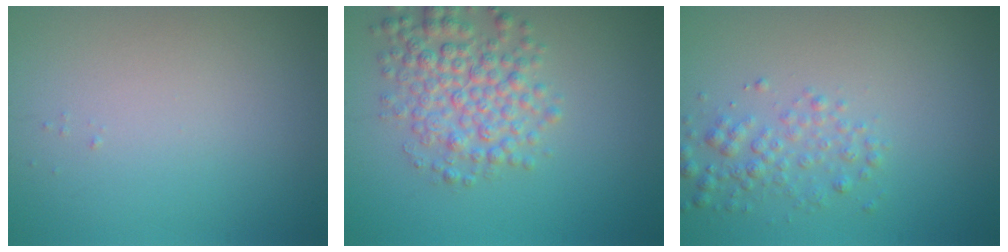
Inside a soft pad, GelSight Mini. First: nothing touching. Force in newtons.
{"total": 4.8, "press": 4.8, "slide": 0.0}
{"total": 2.3, "press": 2.3, "slide": 0.0}